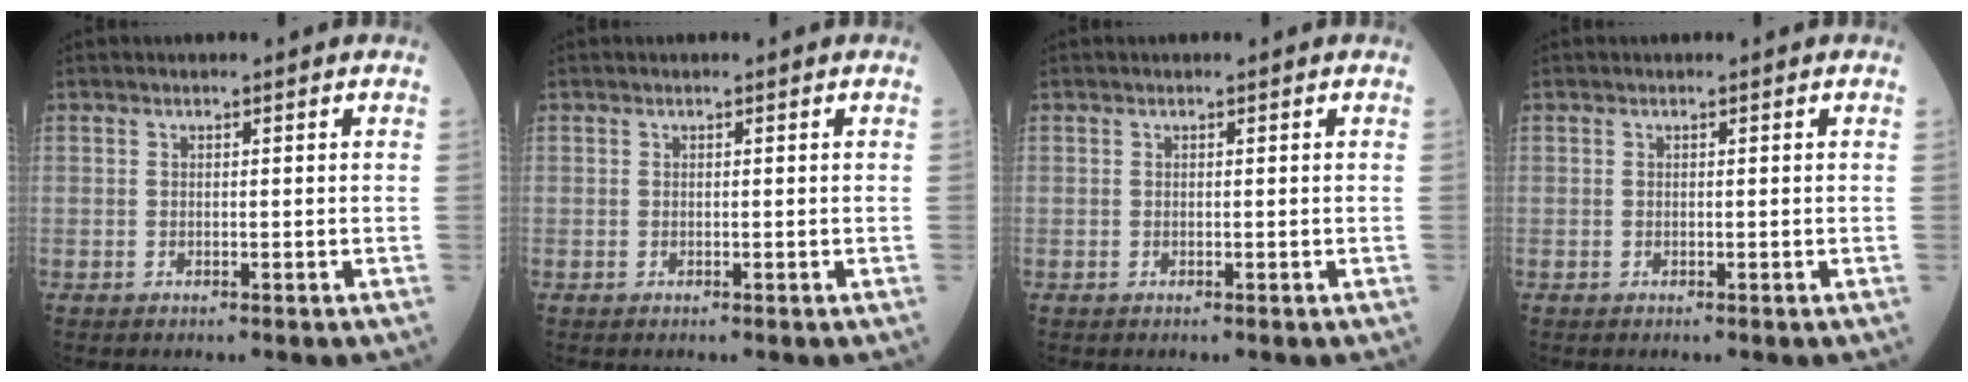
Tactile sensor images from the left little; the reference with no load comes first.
{"total": 0.0}
{"total": 0.0}
{"total": 0.0}